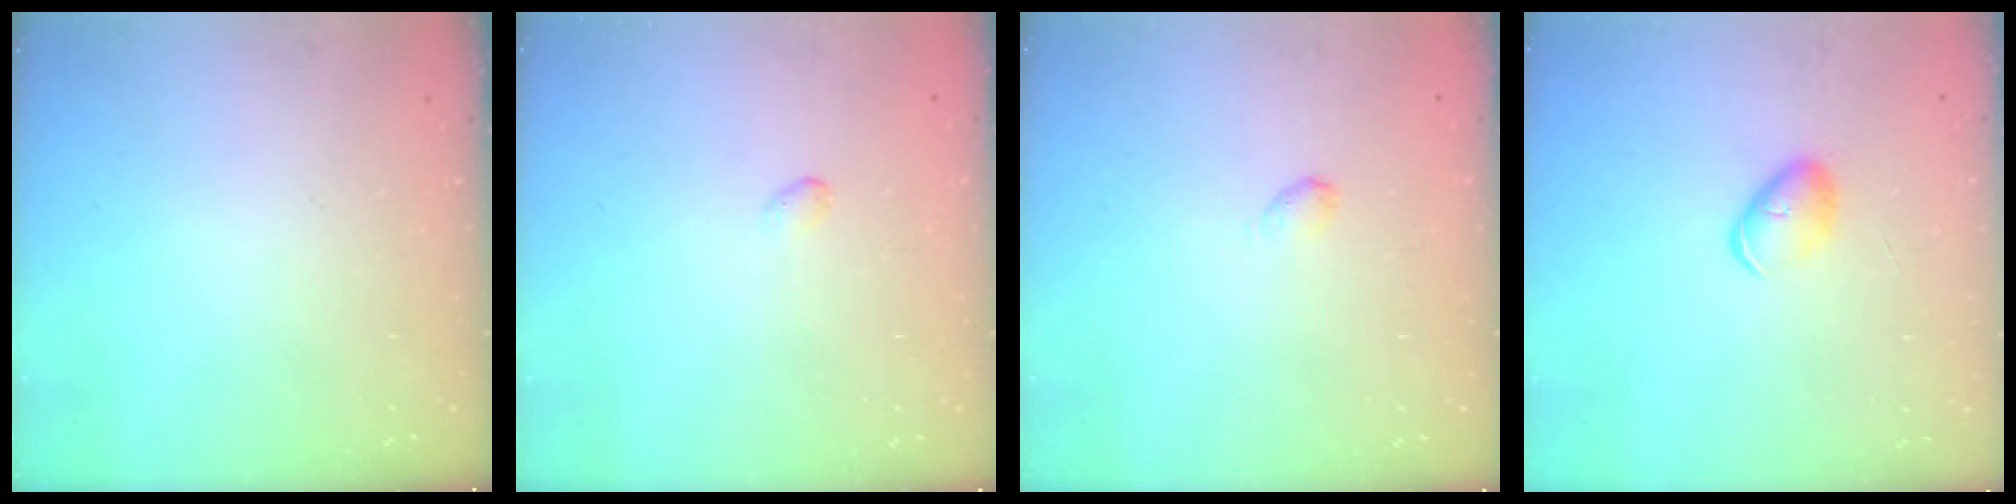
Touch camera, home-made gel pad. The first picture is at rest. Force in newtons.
{"total": 2.6, "press": 2.5, "slide": 0.5}
{"total": 2.9, "press": 2.9, "slide": 0.4}
{"total": 6.4, "press": 6.3, "slide": 0.9}